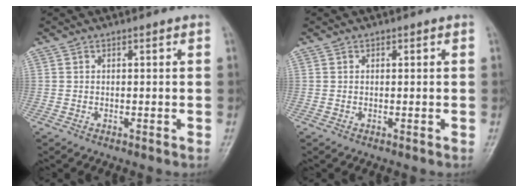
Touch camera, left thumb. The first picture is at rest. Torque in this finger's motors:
{"motor_torque": [-0.01, 0.01, -0.04, -0.02, 0.00]}